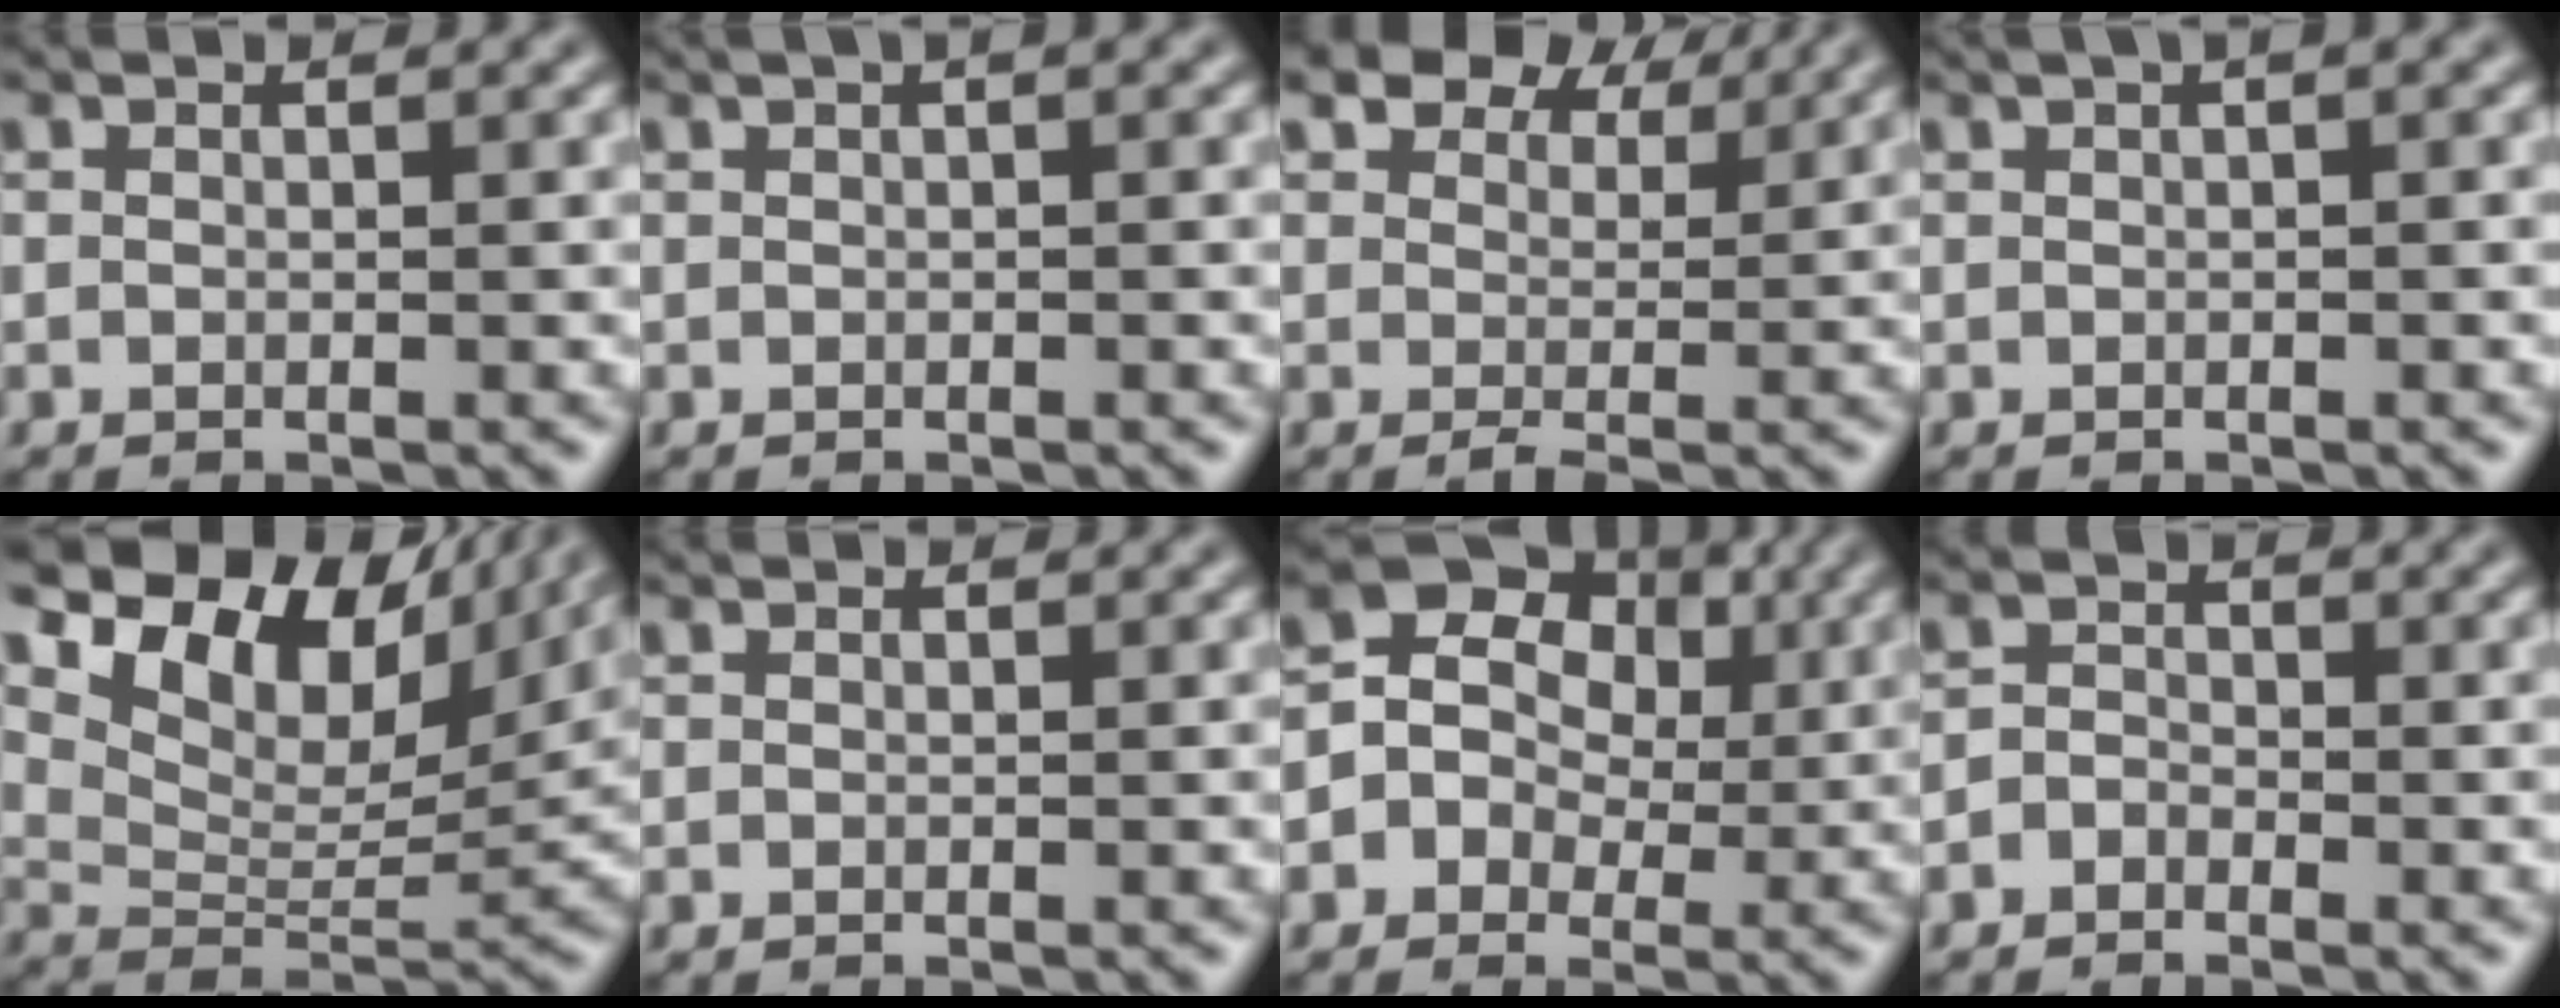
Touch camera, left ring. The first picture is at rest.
{"total": 1.6, "force": [0.7, 0.4, 1.3], "torque": [-0.020, 0.003, 0.008]}
{"total": 5.3, "force": [3.7, 2.6, 2.8], "torque": [-0.039, 0.004, 0.054]}
{"total": 2.1, "force": [1.0, 0.6, 1.7], "torque": [-0.019, 0.001, 0.008]}
{"total": 13.6, "force": [8.3, 6.8, 8.4], "torque": [-0.157, 0.025, 0.145]}
{"total": 0.0}
{"total": 7.5, "force": [1.0, 6.6, 3.5], "torque": [-0.042, 0.033, -0.013]}
{"total": 1.4, "force": [-0.9, 1.0, 0.4], "torque": [-0.002, 0.005, -0.026]}